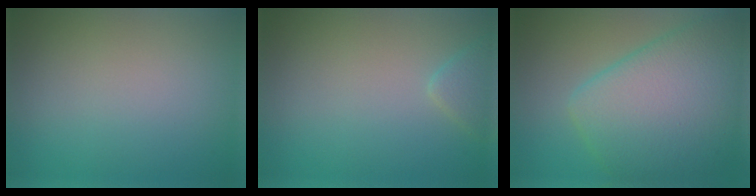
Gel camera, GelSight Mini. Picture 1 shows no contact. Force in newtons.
{"total": 1.5, "press": 1.5, "slide": 0.2}
{"total": 9.1, "press": 9.1, "slide": 0.1}